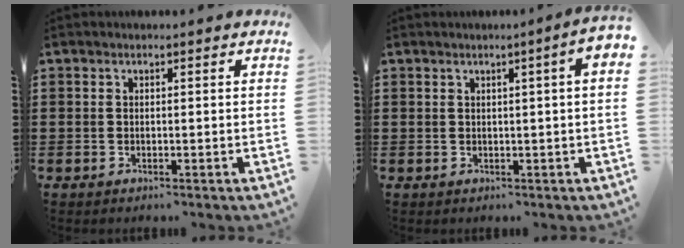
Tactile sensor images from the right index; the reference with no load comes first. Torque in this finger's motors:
{"motor_torque": [1.23, 0.01, 0.22, 0.08]}